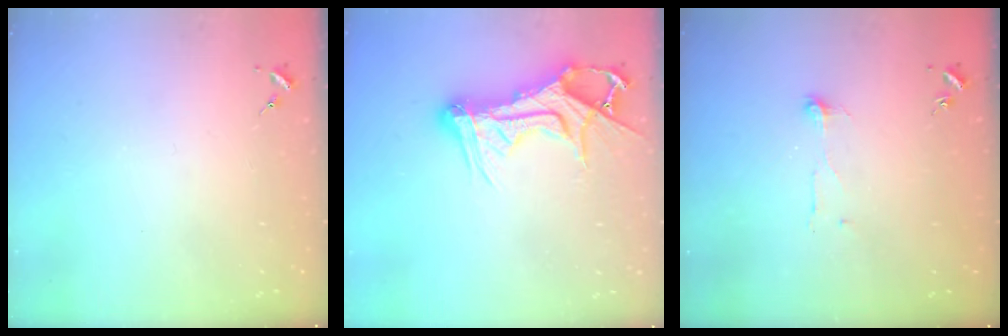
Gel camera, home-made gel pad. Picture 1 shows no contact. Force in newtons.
{"total": 16.2, "press": 16.2, "slide": 1.4}
{"total": 4.5, "press": 4.5, "slide": 0.4}